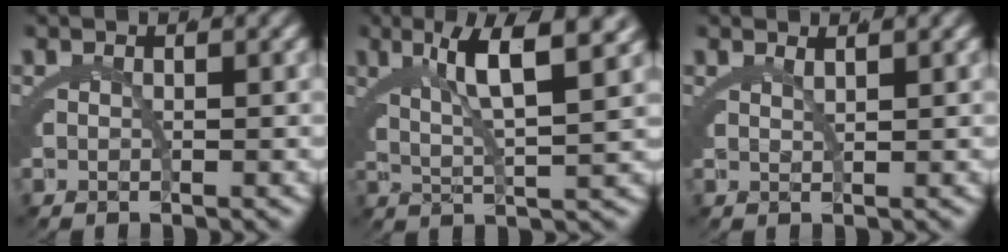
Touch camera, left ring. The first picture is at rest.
{"total": 5.7, "force": [2.8, 0.4, 4.9], "torque": [-0.080, 0.003, 0.050]}
{"total": 1.8, "force": [1.2, -1.2, 0.3], "torque": [0.001, -0.002, 0.027]}